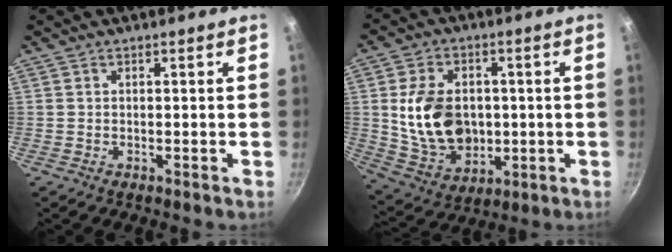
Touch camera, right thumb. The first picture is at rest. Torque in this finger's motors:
{"motor_torque": [-0.61, 0.86, 1.25, -0.55, -0.03]}